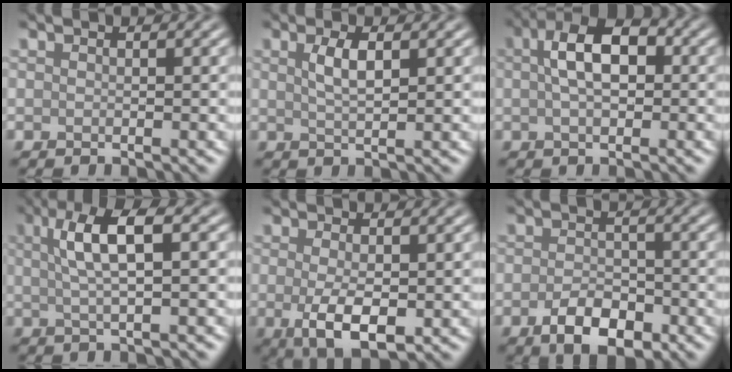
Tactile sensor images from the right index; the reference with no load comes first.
{"total": 2.3, "force": [0.8, 0.7, 2.0], "torque": [-0.039, 0.003, 0.017]}
{"total": 5.4, "force": [0.6, 2.9, 4.5], "torque": [-0.076, 0.013, 0.006]}
{"total": 5.4, "force": [1.4, 1.6, 5.0], "torque": [-0.084, 0.010, 0.023]}
{"total": 4.3, "force": [-0.5, 1.8, 3.9], "torque": [-0.078, -0.010, -0.007]}
{"total": 4.2, "force": [-2.0, 2.3, 2.8], "torque": [-0.046, -0.002, -0.037]}